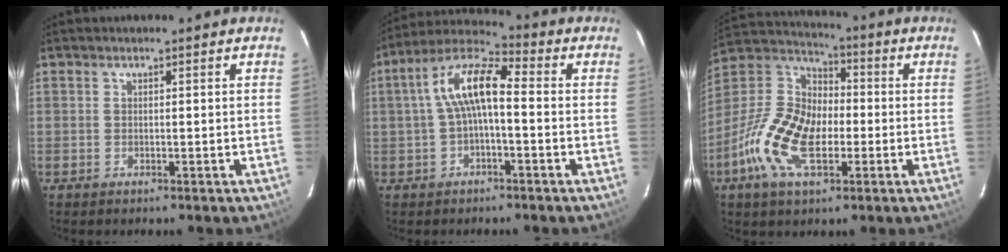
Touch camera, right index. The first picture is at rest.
{"total": 9.6, "force": [-0.4, 3.4, 8.9], "torque": [-0.181, 0.028, -0.012]}
{"total": 16.7, "force": [-5.4, 9.2, 12.8], "torque": [-0.273, 0.000, -0.107]}